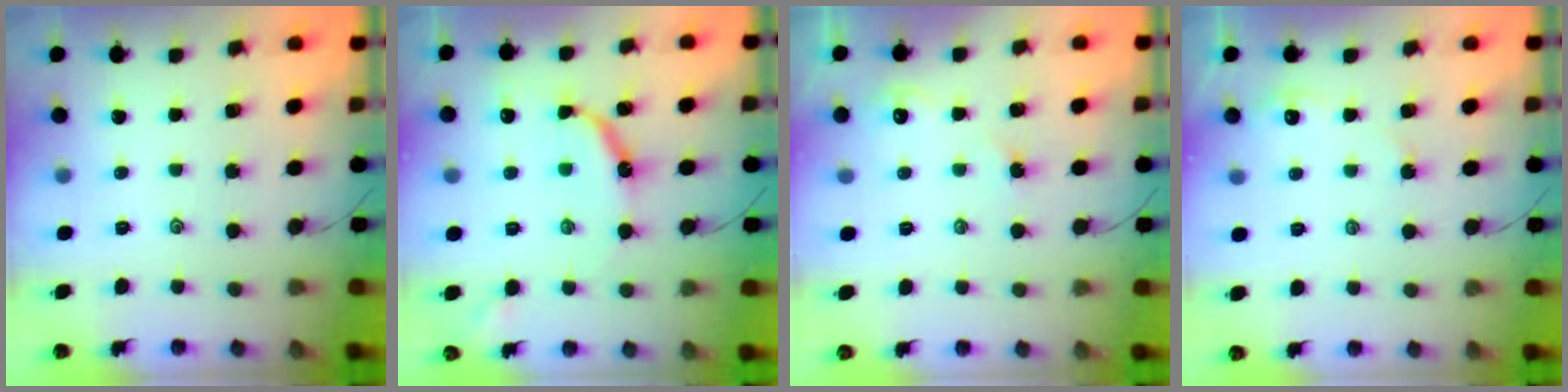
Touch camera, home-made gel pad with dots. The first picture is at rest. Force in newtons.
{"total": 10.8, "press": 10.8, "slide": 1.1}
{"total": 3.5, "press": 3.5, "slide": 0.5}
{"total": 2.7, "press": 2.7, "slide": 0.3}